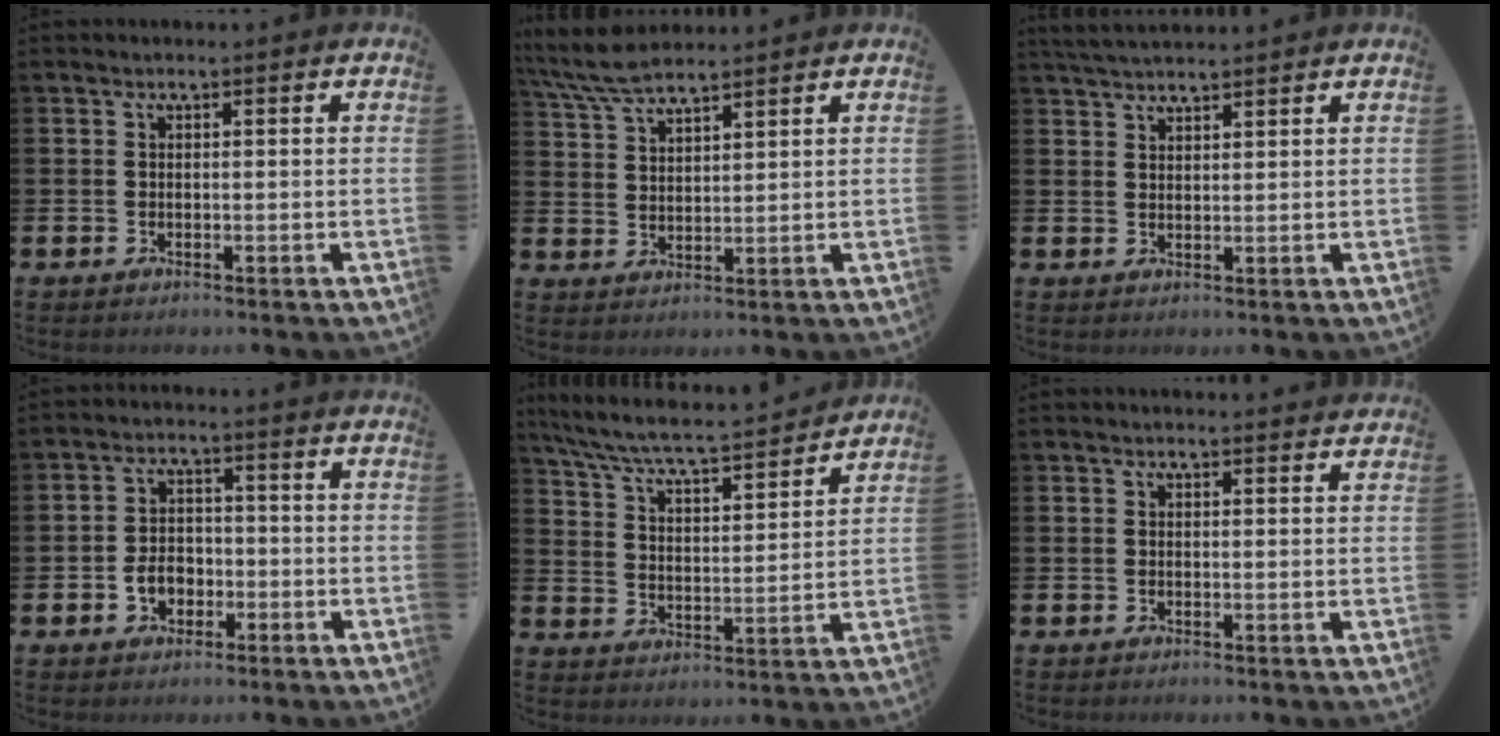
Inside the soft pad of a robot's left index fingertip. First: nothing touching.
{"total": 6.1, "force": [5.6, 0.9, 2.1], "torque": [-0.057, -0.019, 0.103]}
{"total": 3.4, "force": [3.3, 0.4, 0.7], "torque": [-0.014, -0.014, 0.060]}
{"total": 3.9, "force": [-1.4, 2.9, 2.1], "torque": [-0.027, -0.001, -0.033]}
{"total": 6.9, "force": [6.5, 0.3, 2.2], "torque": [-0.070, -0.054, 0.108]}
{"total": 1.3, "force": [1.3, 0.1, 0.1], "torque": [0.012, -0.008, 0.021]}